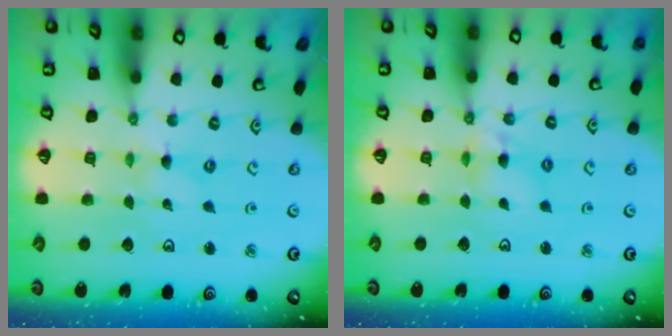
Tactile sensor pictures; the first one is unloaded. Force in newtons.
{"total": 5.6, "press": 5.6, "slide": 0.5}